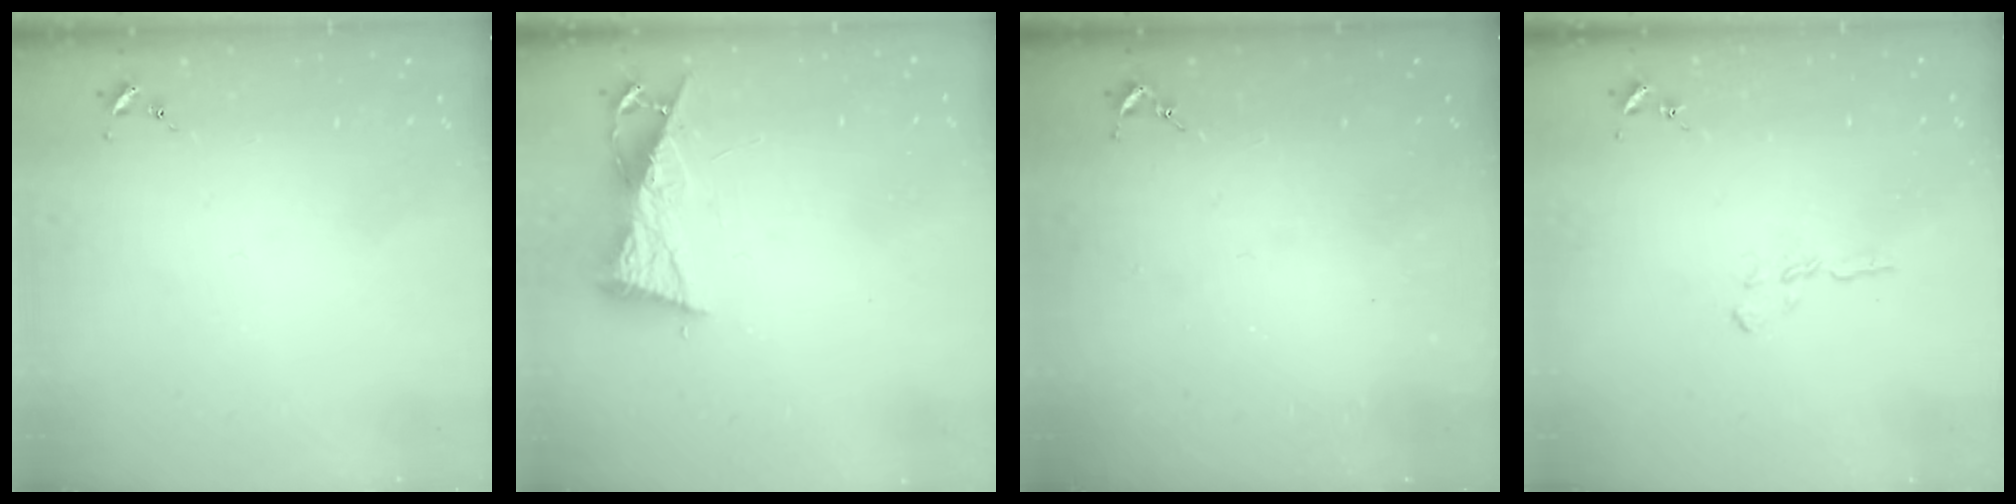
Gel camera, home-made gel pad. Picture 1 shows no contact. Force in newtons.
{"total": 8.9, "press": 8.9, "slide": 0.5}
{"total": 2.6, "press": 2.5, "slide": 0.3}
{"total": 3.9, "press": 3.9, "slide": 0.4}